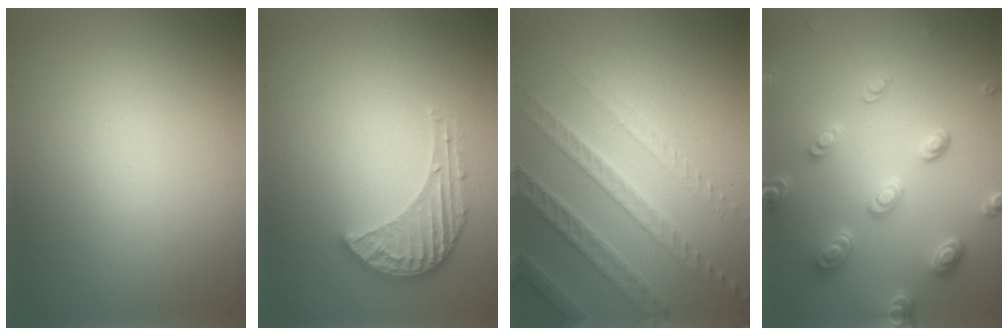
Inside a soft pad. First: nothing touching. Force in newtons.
{"total": 3.4, "press": 3.2, "slide": 1.3}
{"total": 4.0, "press": 3.9, "slide": 0.8}
{"total": 4.8, "press": 3.7, "slide": 3.1}